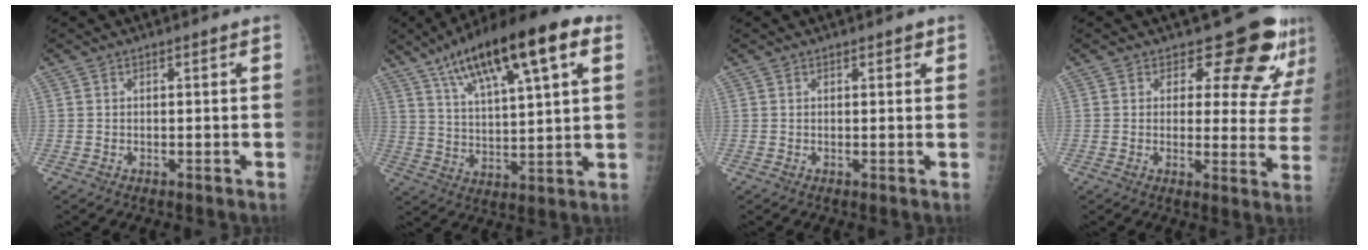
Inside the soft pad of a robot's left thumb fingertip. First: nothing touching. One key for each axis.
{"total": 21.1, "fx": 10.7, "fy": 6.1, "fz": 17.1, "tx": -0.263, "ty": -0.007, "tz": 0.176}
{"total": 1.4, "fx": 0.8, "fy": 0.6, "fz": 1.0, "tx": -0.005, "ty": -0.001, "tz": 0.008}
{"total": 11.8, "fx": 10.1, "fy": 5.0, "fz": 3.4, "tx": 0.003, "ty": -0.074, "tz": 0.100}